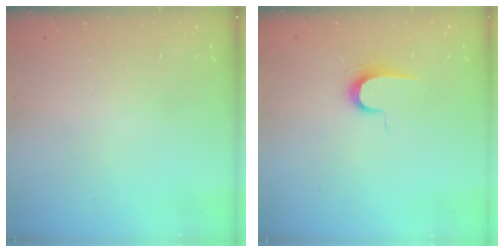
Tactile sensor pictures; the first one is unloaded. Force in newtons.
{"total": 6.4, "press": 6.3, "slide": 0.7}